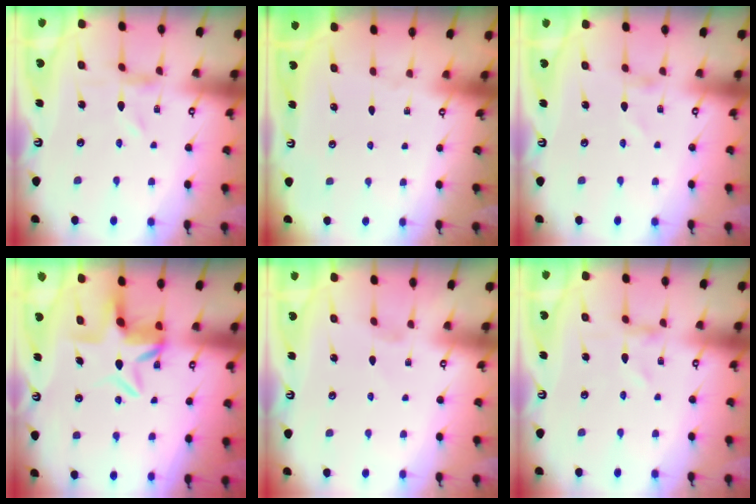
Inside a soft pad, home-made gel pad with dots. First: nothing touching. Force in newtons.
{"total": 0.0}
{"total": 0.5, "press": 0.5, "slide": 0.1}
{"total": 7.0, "press": 6.5, "slide": 2.4}
{"total": 0.0}
{"total": 0.0}